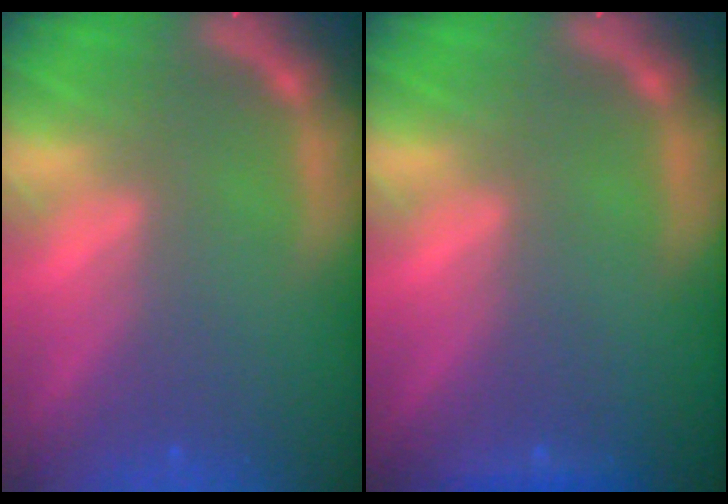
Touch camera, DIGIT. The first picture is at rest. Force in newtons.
{"total": 0.9}